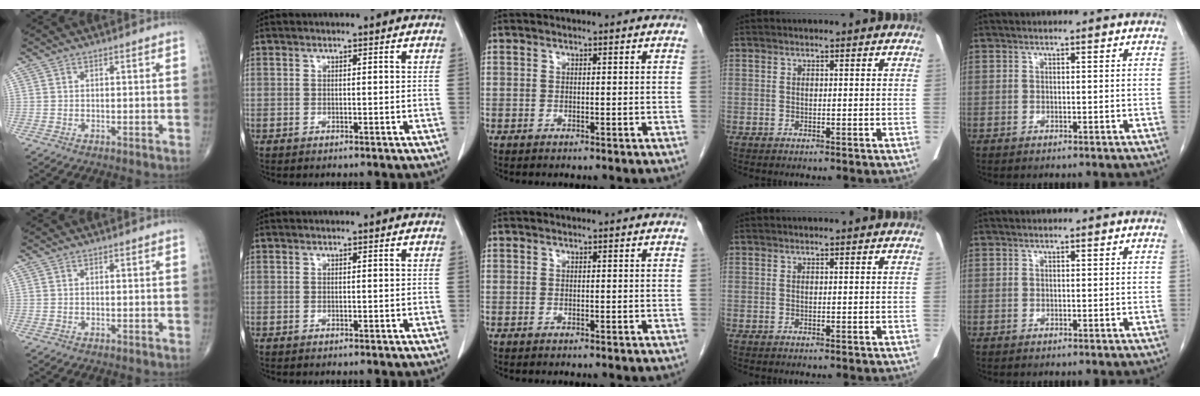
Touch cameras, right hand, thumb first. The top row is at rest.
{}